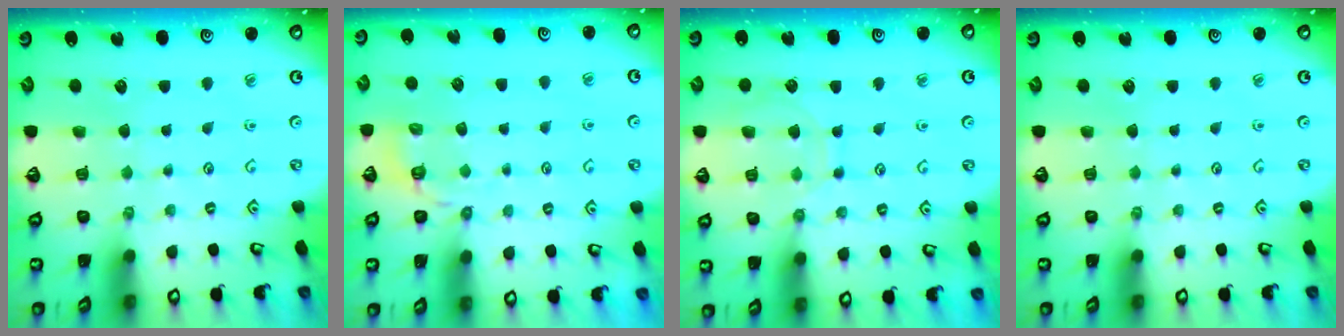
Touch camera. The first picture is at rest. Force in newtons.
{"total": 4.2, "press": 3.6, "slide": 2.2}
{"total": 8.6, "press": 8.6, "slide": 0.6}
{"total": 0.0}